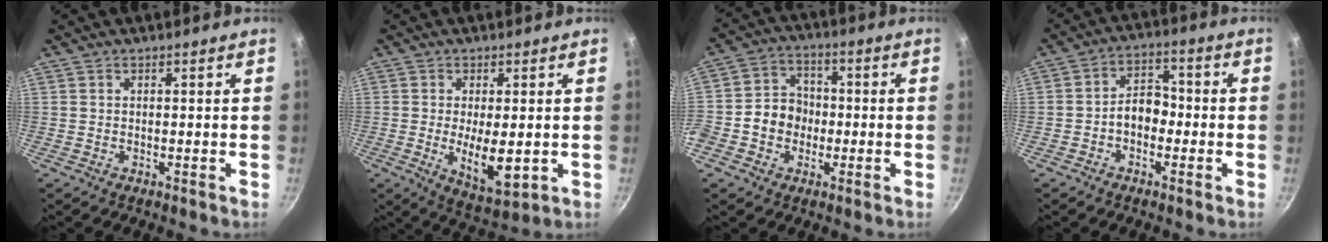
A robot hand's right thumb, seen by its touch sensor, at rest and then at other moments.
{"total": 9.0, "force": [-0.9, 3.8, 8.1], "torque": [-0.130, -0.016, 0.000]}
{"total": 9.4, "force": [-1.7, 8.0, 4.5], "torque": [-0.038, 0.025, -0.042]}
{"total": 6.2, "force": [-1.7, 4.4, 3.9], "torque": [-0.030, 0.031, -0.038]}